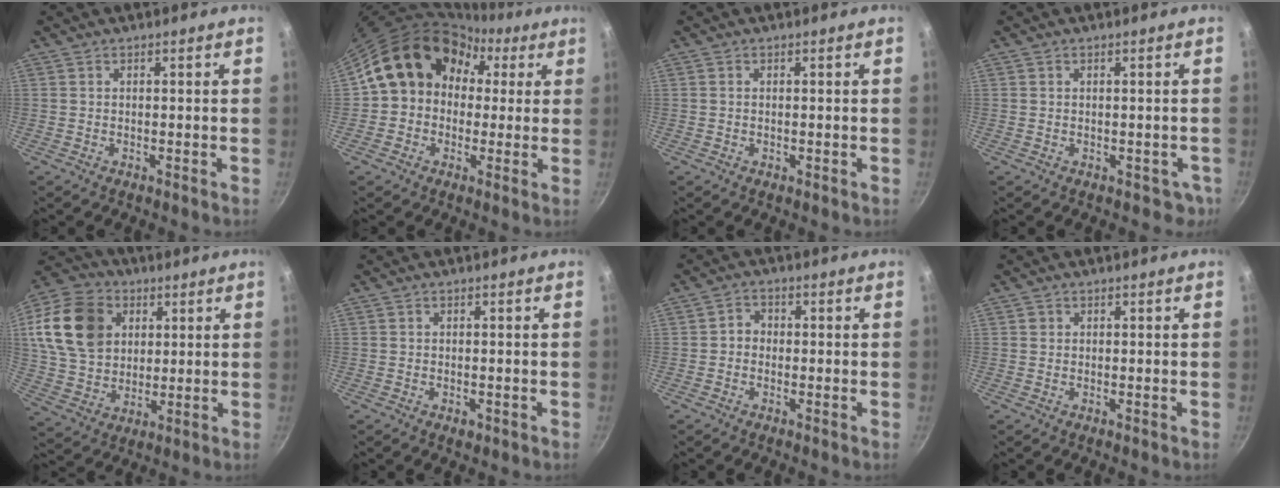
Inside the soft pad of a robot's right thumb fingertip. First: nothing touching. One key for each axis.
{"total": 15.3, "fx": 2.5, "fy": 13.0, "fz": 7.7, "tx": -0.083, "ty": 0.047, "tz": 0.025}
{"total": 0.6, "fx": 0.0, "fy": 0.4, "fz": 0.5, "tx": -0.007, "ty": 0.001, "tz": -0.002}
{"total": 2.9, "fx": -0.6, "fy": 2.5, "fz": 1.4, "tx": 0.002, "ty": 0.018, "tz": 0.010}
{"total": 19.0, "fx": 5.4, "fy": 14.6, "fz": 10.9, "tx": -0.192, "ty": 0.003, "tz": 0.101}
{"total": 1.6, "fx": -0.7, "fy": 1.0, "fz": 1.1, "tx": -0.017, "ty": 0.001, "tz": -0.009}
{"total": 2.4, "fx": -0.6, "fy": 2.1, "fz": 1.0, "tx": -0.007, "ty": 0.013, "tz": -0.018}
{"total": 0.7, "fx": 0.2, "fy": 0.7, "fz": 0.1, "tx": 0.001, "ty": 0.003, "tz": 0.001}